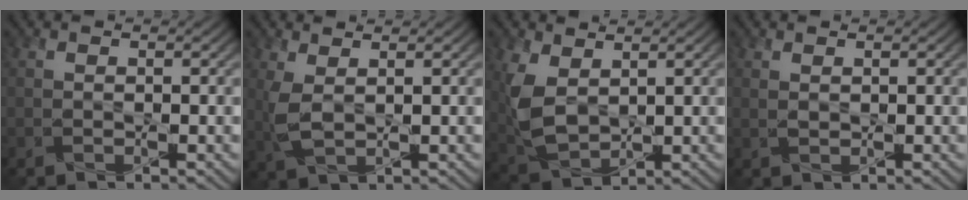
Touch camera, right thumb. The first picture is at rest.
{"total": 3.6, "force": [1.2, 1.5, 3.1], "torque": [-0.089, 0.000, 0.024]}
{"total": 6.9, "force": [2.3, 4.2, 5.0], "torque": [-0.135, -0.007, 0.048]}
{"total": 0.8, "force": [0.6, 0.2, 0.5], "torque": [-0.016, 0.000, 0.013]}